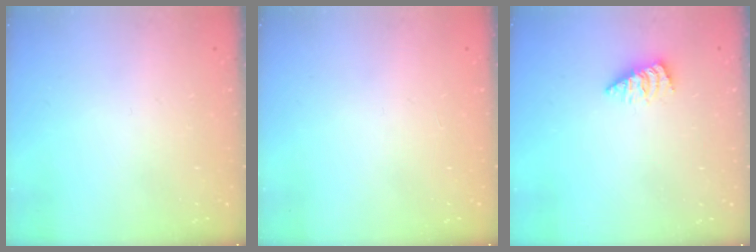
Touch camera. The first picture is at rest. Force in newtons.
{"total": 0.0}
{"total": 1.4, "press": 1.3, "slide": 0.2}